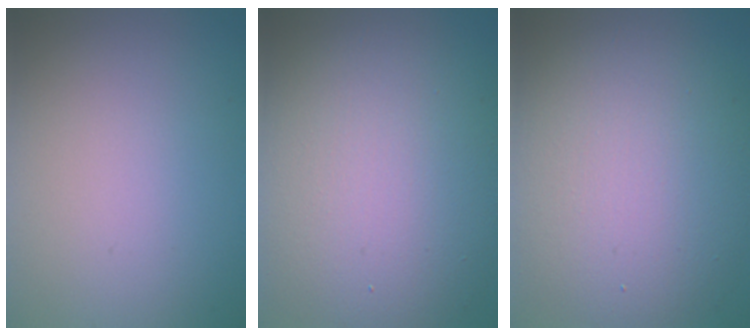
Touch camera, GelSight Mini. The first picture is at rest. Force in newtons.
{"total": 12.3, "press": 12.3, "slide": 0.6}
{"total": 10.1, "press": 10.1, "slide": 0.7}